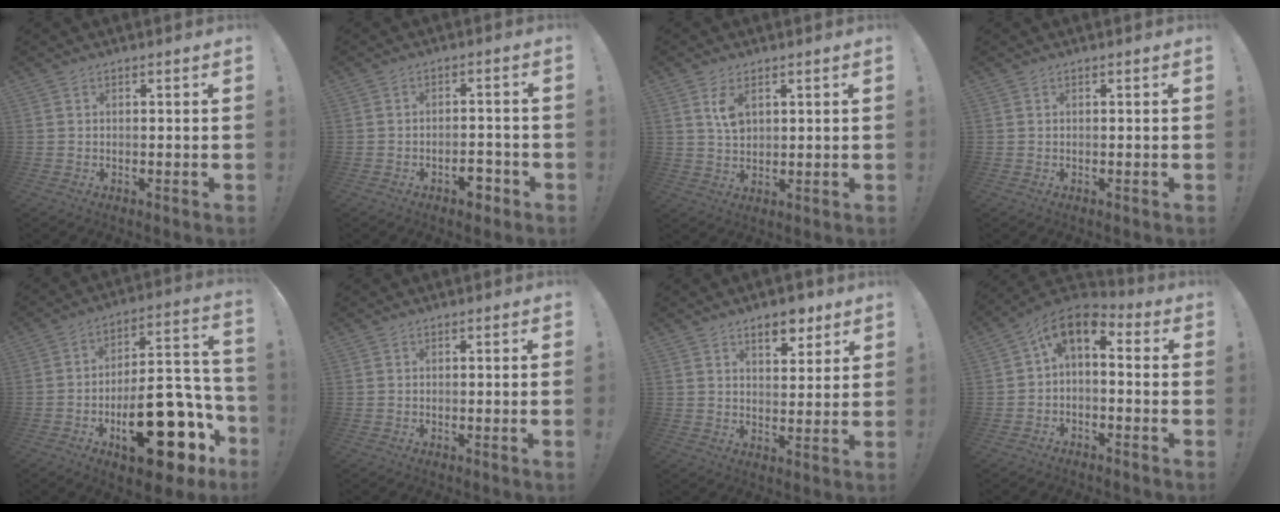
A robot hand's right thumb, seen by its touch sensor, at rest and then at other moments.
{"total": 4.9, "force": [-3.1, 2.4, 2.9], "torque": [-0.032, 0.017, -0.053]}
{"total": 5.6, "force": [2.4, 3.2, 4.0], "torque": [-0.064, -0.008, 0.043]}
{"total": 0.0}
{"total": 25.6, "force": [-10.5, 11.2, 20.6], "torque": [-0.279, 0.068, -0.152]}
{"total": 1.3, "force": [-0.4, -0.6, 1.0], "torque": [-0.018, -0.001, -0.010]}
{"total": 7.5, "force": [5.0, 3.8, 4.1], "torque": [-0.038, -0.028, 0.085]}
{"total": 6.5, "force": [1.0, 3.7, 5.2], "torque": [-0.094, -0.002, 0.025]}